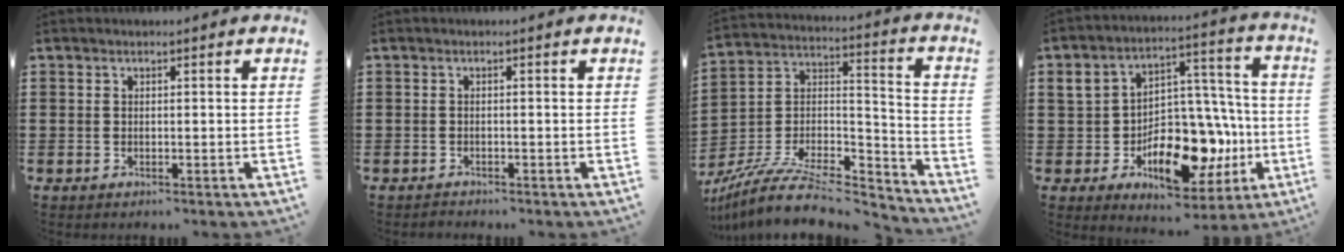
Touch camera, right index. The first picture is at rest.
{"total": 0.7, "force": [-0.7, 0.1, 0.0], "torque": [-0.002, 0.000, -0.014]}
{"total": 9.5, "force": [-7.8, 3.0, 4.3], "torque": [-0.090, 0.003, -0.156]}
{"total": 14.2, "force": [-3.3, 9.4, 10.0], "torque": [-0.151, 0.007, -0.047]}